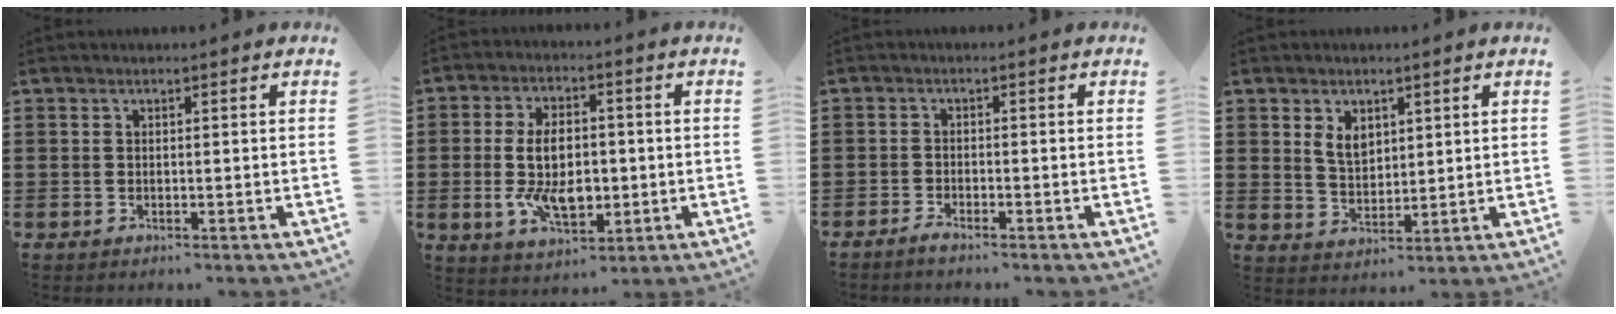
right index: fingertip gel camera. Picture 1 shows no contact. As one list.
[{"total": 9.4, "force": [-0.7, 5.3, 7.7], "torque": [-0.148, 0.000, -0.017]}, {"total": 1.5, "force": [-1.4, 0.0, 0.4], "torque": [-0.009, -0.001, -0.027]}, {"total": 4.1, "force": [2.0, 2.7, 2.4], "torque": [-0.047, 0.005, 0.034]}]